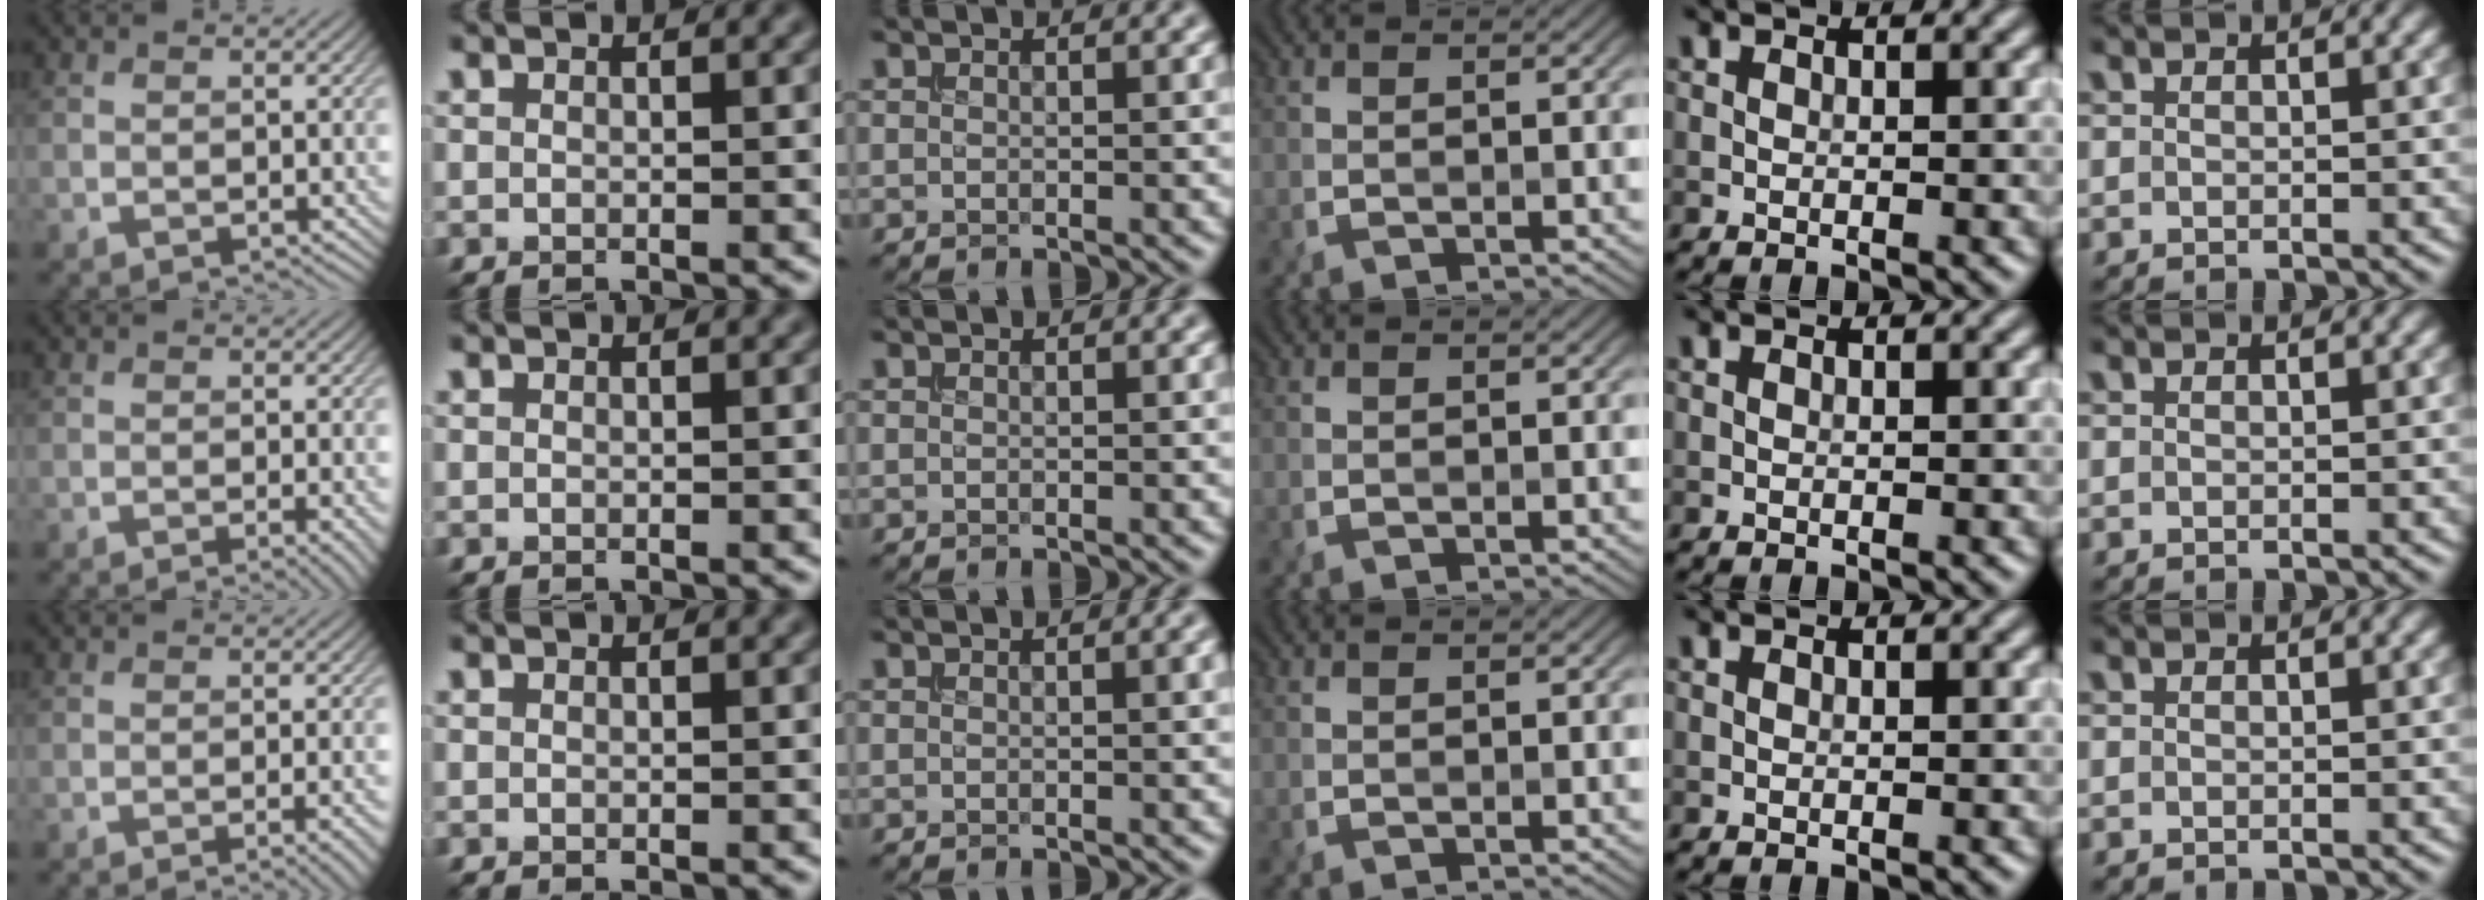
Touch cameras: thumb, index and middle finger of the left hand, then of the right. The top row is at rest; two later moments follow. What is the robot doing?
{"motion": "insert", "object": "bucket"}